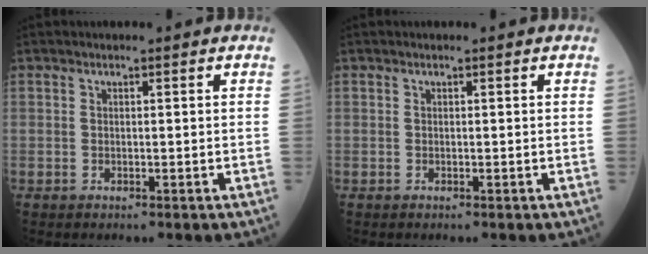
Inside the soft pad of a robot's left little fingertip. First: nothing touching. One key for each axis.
{"total": 0.0}